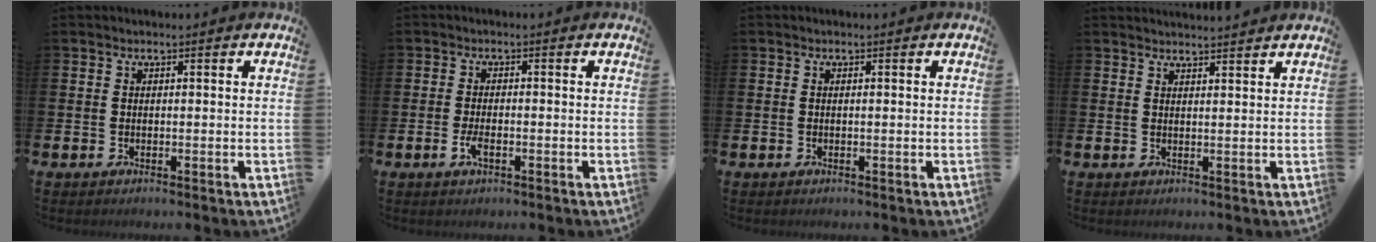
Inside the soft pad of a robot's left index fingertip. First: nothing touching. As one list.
[{"total": 2.5, "force": [-0.8, 1.0, 2.1], "torque": [-0.039, 0.002, -0.015]}, {"total": 0.0}, {"total": 2.3, "force": [2.3, -0.2, -0.2], "torque": [0.007, -0.015, 0.040]}]